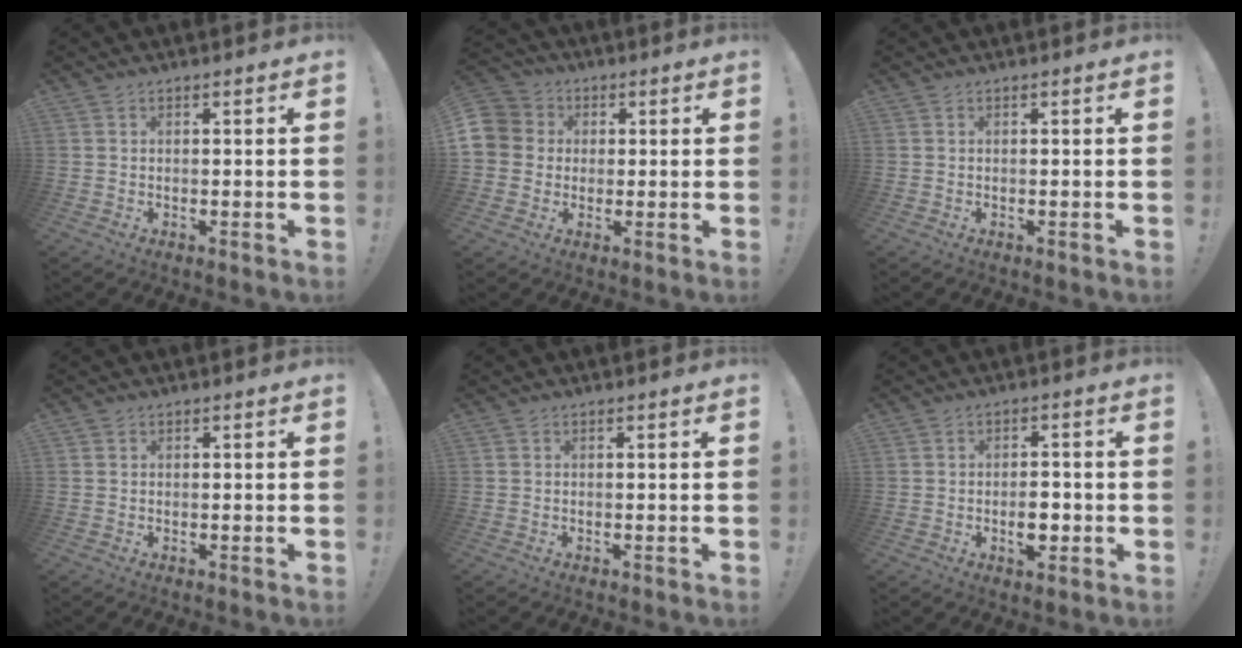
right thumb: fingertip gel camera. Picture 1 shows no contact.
{"total": 8.4, "force": [0.8, 7.9, 2.6], "torque": [-0.047, 0.008, 0.018]}
{"total": 0.0}
{"total": 0.6, "force": [0.3, 0.4, 0.0], "torque": [0.001, 0.001, 0.007]}
{"total": 0.0}
{"total": 5.8, "force": [-1.4, 4.3, 3.6], "torque": [-0.036, 0.010, -0.023]}